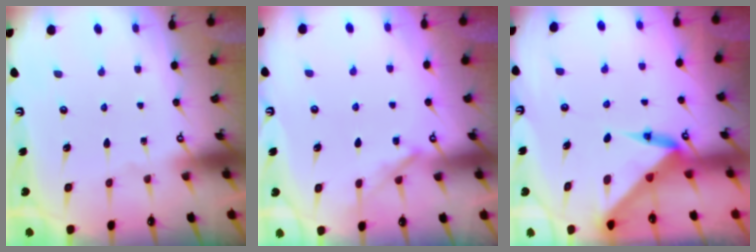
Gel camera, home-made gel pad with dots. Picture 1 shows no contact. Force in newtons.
{"total": 3.1, "press": 3.0, "slide": 0.6}
{"total": 4.0, "press": 4.0, "slide": 0.2}